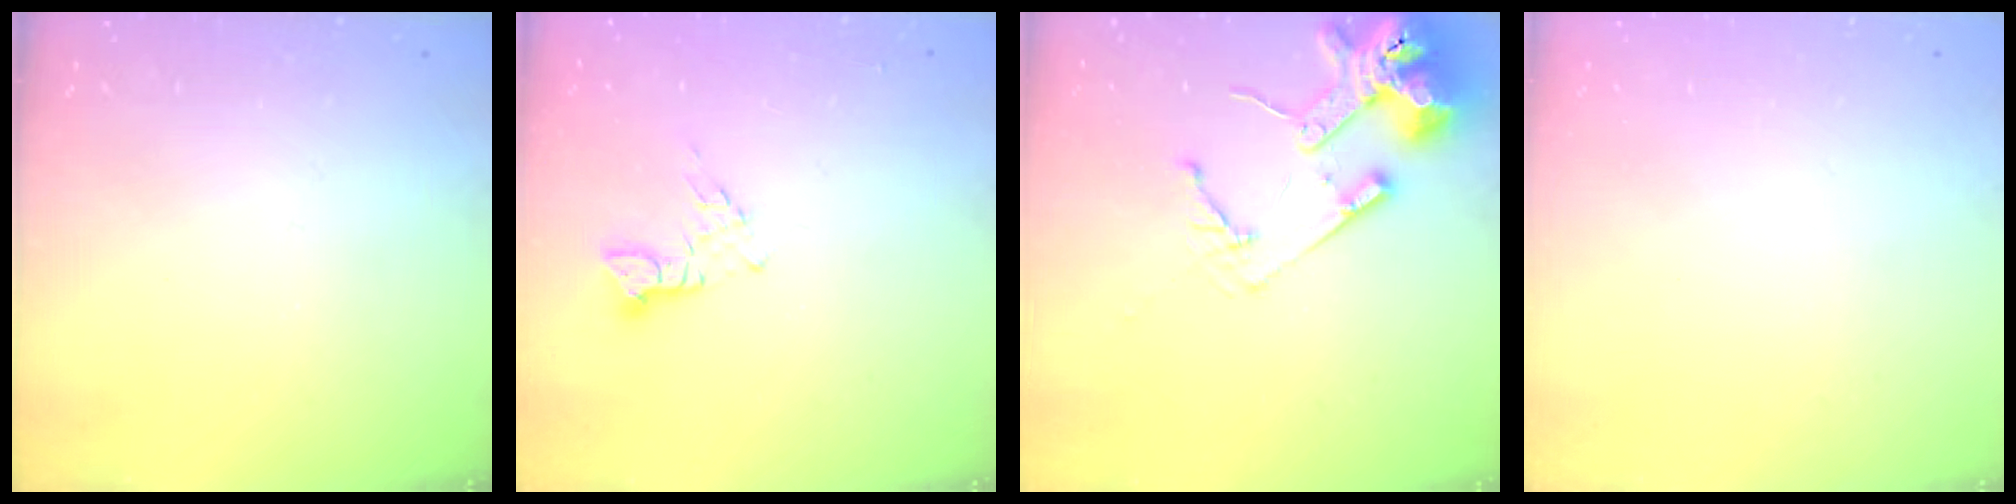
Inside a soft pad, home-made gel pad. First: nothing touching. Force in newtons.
{"total": 5.2, "press": 5.2, "slide": 0.5}
{"total": 15.3, "press": 15.2, "slide": 1.9}
{"total": 0.0}